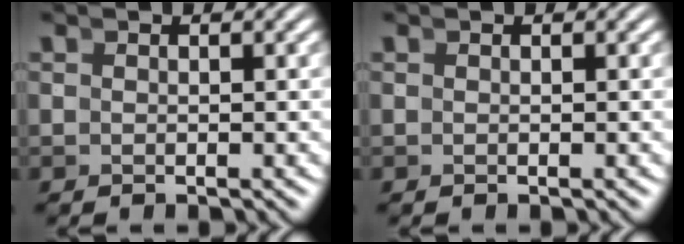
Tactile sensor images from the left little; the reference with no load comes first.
{"total": 0.0}